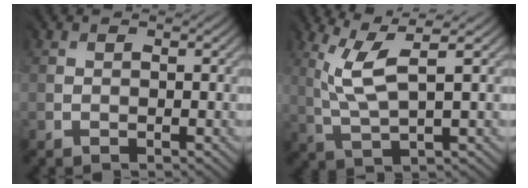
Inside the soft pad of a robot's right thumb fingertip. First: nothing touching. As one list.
[{"total": 5.4, "force": [2.7, 1.0, 4.6], "torque": [-0.116, 0.009, 0.058]}]